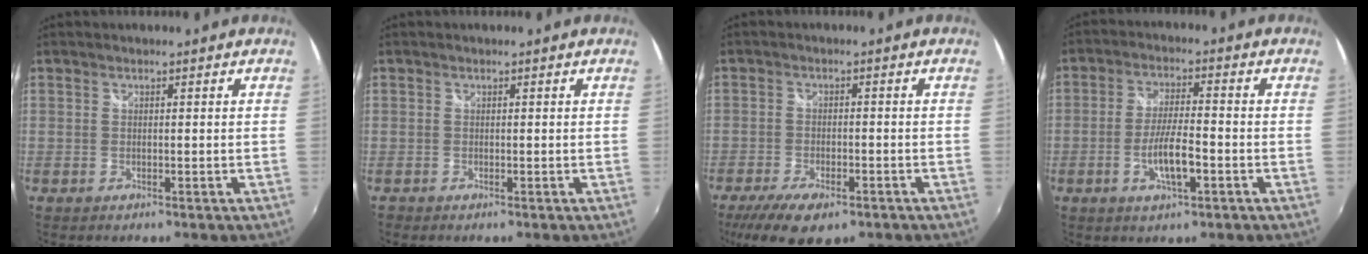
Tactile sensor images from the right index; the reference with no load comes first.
{"total": 0.9, "force": [-0.4, 0.8, 0.0], "torque": [-0.004, 0.001, -0.007]}
{"total": 10.5, "force": [-7.0, 4.1, 6.6], "torque": [-0.154, -0.032, -0.118]}
{"total": 7.3, "force": [-2.8, 1.6, 6.6], "torque": [-0.128, -0.005, -0.050]}